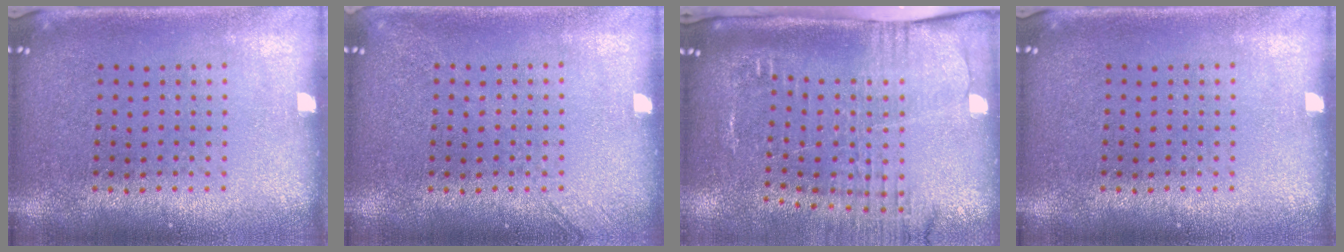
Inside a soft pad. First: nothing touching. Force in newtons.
{"total": 1.4, "press": 1.3, "slide": 0.3}
{"total": 2.7, "press": 2.1, "slide": 1.7}
{"total": 0.0}